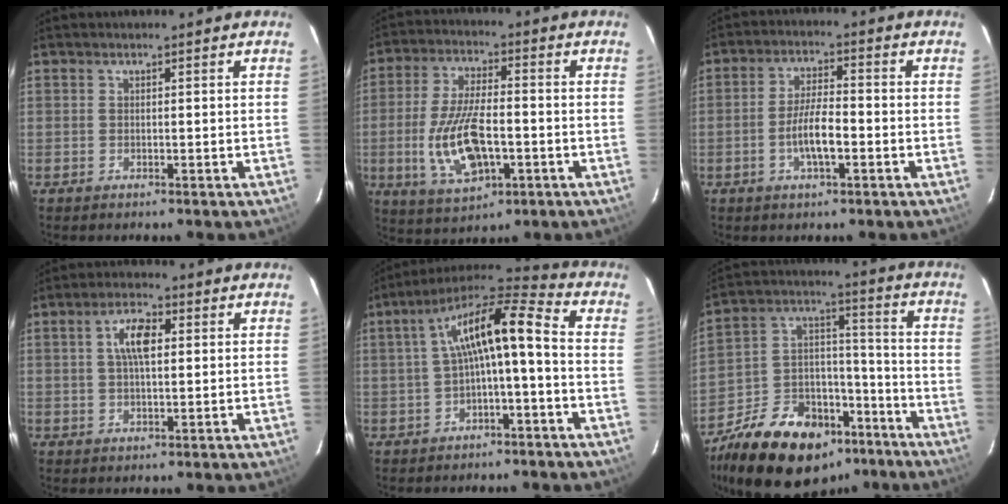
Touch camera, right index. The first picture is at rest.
{"total": 13.6, "force": [-3.2, 5.8, 11.9], "torque": [-0.245, -0.008, -0.050]}
{"total": 6.4, "force": [-2.2, 1.7, 5.8], "torque": [-0.112, 0.001, -0.039]}
{"total": 5.8, "force": [1.3, 2.4, 5.1], "torque": [-0.095, 0.014, 0.024]}
{"total": 12.4, "force": [-0.7, 2.6, 12.1], "torque": [-0.226, 0.030, -0.011]}
{"total": 23.4, "force": [-15.8, 13.3, 11.1], "torque": [-0.225, 0.054, -0.231]}